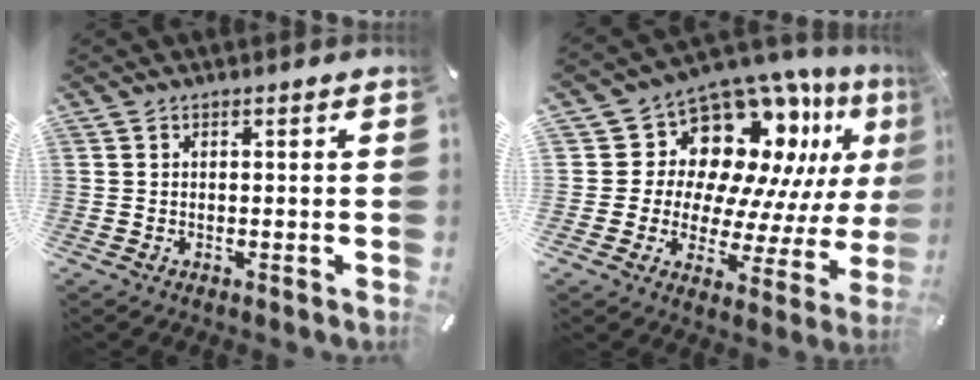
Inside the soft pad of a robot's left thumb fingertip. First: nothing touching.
{"total": 15.6, "force": [9.7, 10.1, 6.9], "torque": [-0.109, -0.103, 0.175]}